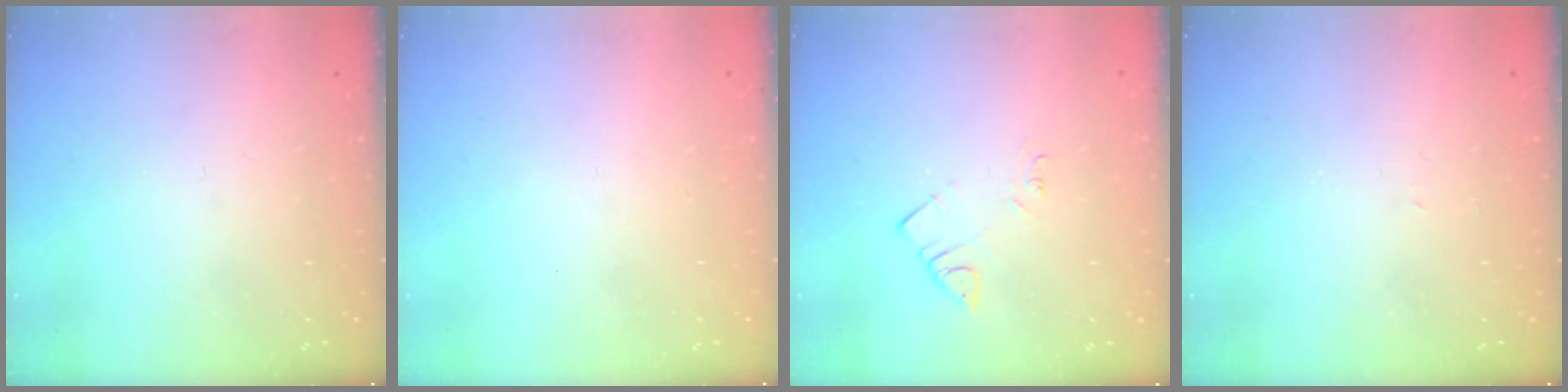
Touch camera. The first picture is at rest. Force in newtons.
{"total": 1.7, "press": 1.7, "slide": 0.1}
{"total": 2.9, "press": 2.9, "slide": 0.6}
{"total": 2.0, "press": 2.0, "slide": 0.3}